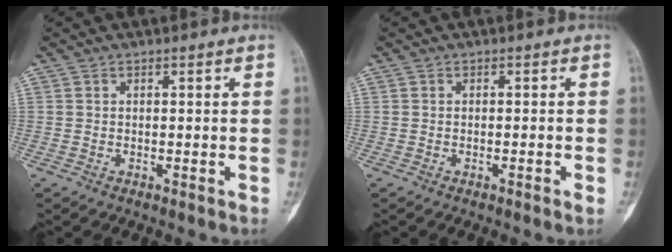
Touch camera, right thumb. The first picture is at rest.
{"total": 1.2, "force": [-0.5, 0.0, 1.1], "torque": [-0.020, 0.001, -0.006]}